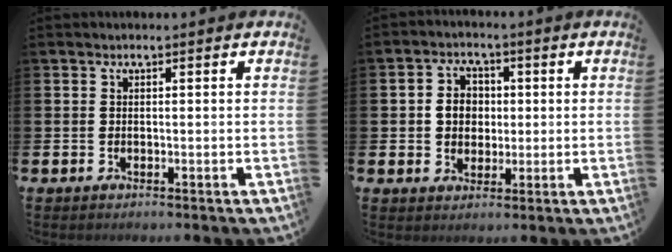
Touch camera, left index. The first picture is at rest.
{"total": 4.0, "force": [0.5, 3.6, 1.8], "torque": [-0.034, 0.009, 0.003]}